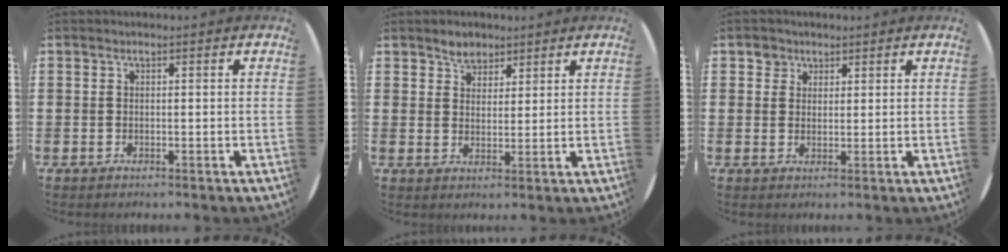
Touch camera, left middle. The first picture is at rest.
{"total": 3.1, "force": [2.7, 1.7, 0.2], "torque": [-0.002, -0.001, 0.051]}
{"total": 2.3, "force": [1.7, 1.6, 0.0], "torque": [0.012, -0.002, 0.031]}